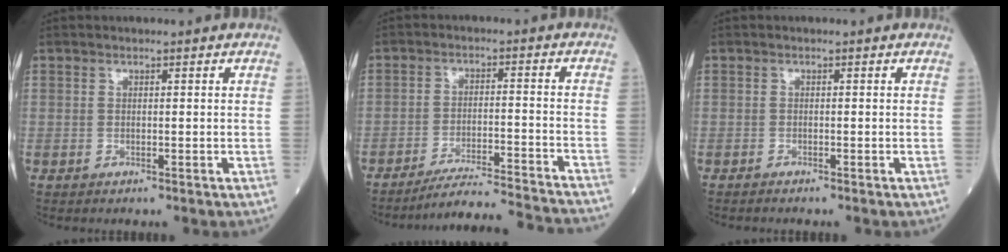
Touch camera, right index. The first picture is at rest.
{"total": 15.8, "force": [-15.0, -1.2, 4.8], "torque": [-0.062, -0.024, -0.215]}
{"total": 0.7, "force": [-0.7, -0.1, 0.2], "torque": [-0.005, -0.001, -0.013]}